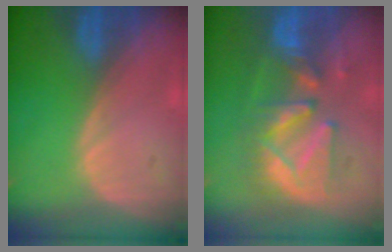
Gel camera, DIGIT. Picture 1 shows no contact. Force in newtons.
{"total": 9.2, "press": 9.2, "slide": 0.3}